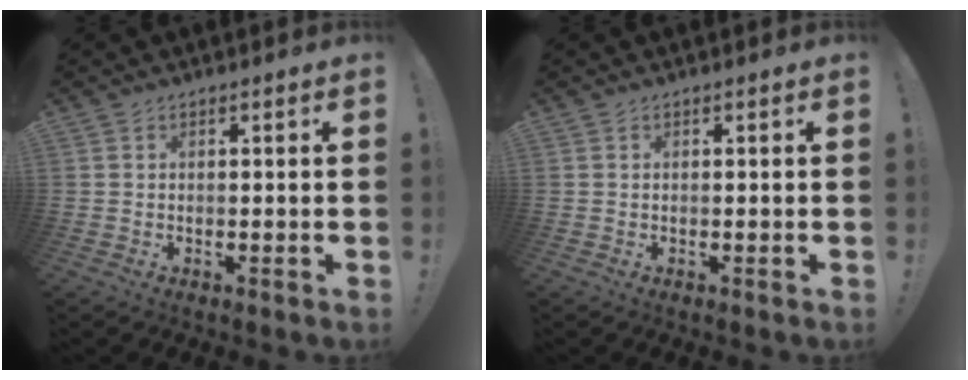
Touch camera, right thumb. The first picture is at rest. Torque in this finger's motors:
{"motor_torque": [0.00, 0.00, -0.01, 0.01, 0.02]}